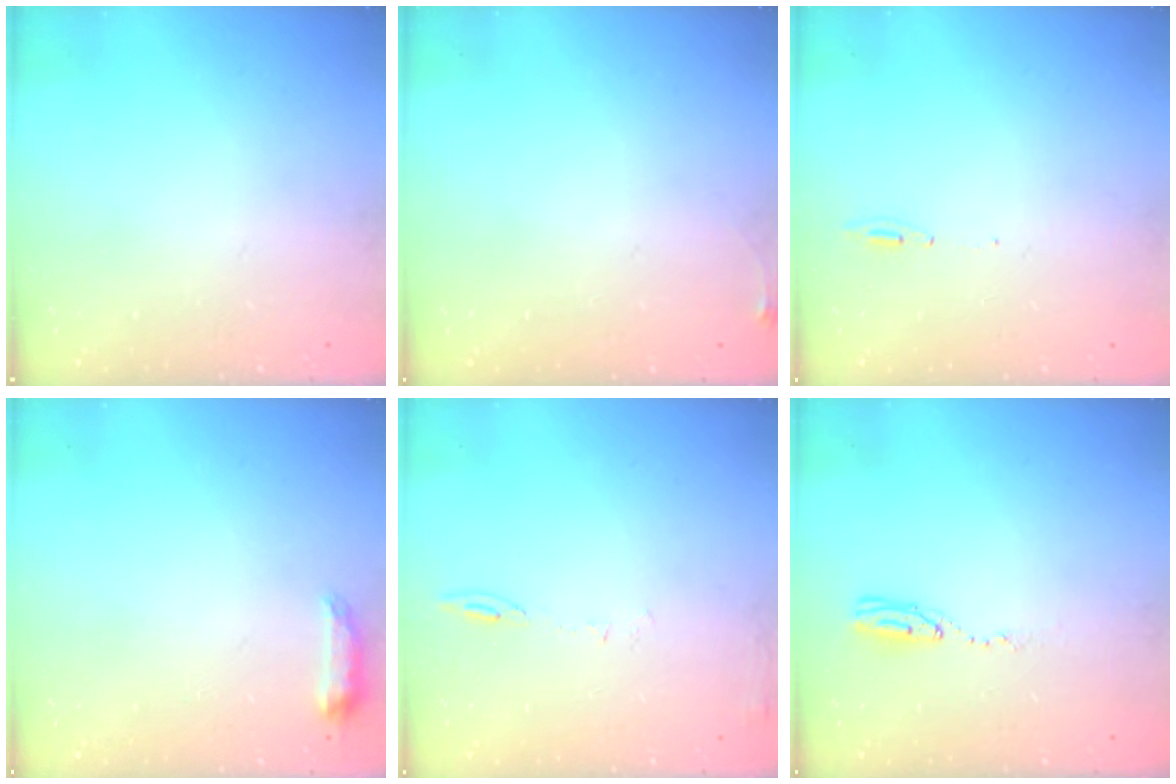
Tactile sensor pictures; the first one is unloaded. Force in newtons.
{"total": 3.4, "press": 3.4, "slide": 0.5}
{"total": 4.8, "press": 4.6, "slide": 1.6}
{"total": 6.5, "press": 6.4, "slide": 1.0}
{"total": 6.2, "press": 6.2, "slide": 0.9}
{"total": 4.3, "press": 4.3, "slide": 0.4}